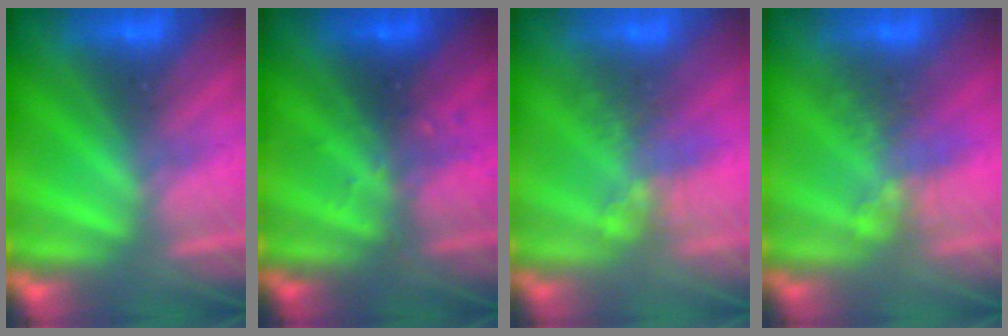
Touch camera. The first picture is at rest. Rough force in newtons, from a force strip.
{"total": 2.8}
{"total": 2.6}
{"total": 2.6}